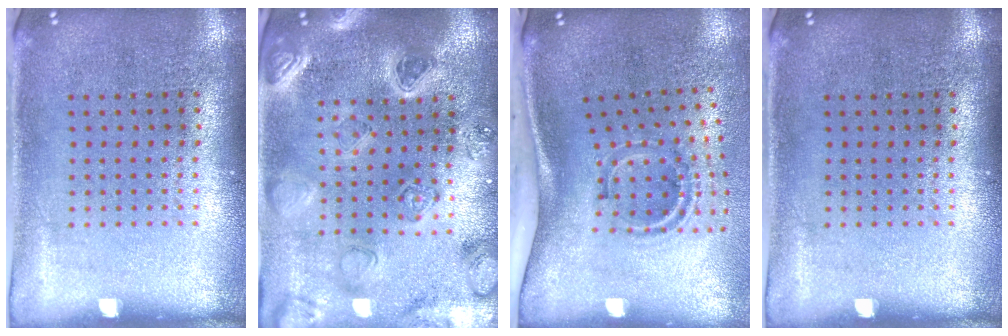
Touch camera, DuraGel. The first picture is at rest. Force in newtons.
{"total": 2.3, "press": 2.3, "slide": 0.2}
{"total": 2.0, "press": 1.1, "slide": 1.6}
{"total": 0.0}